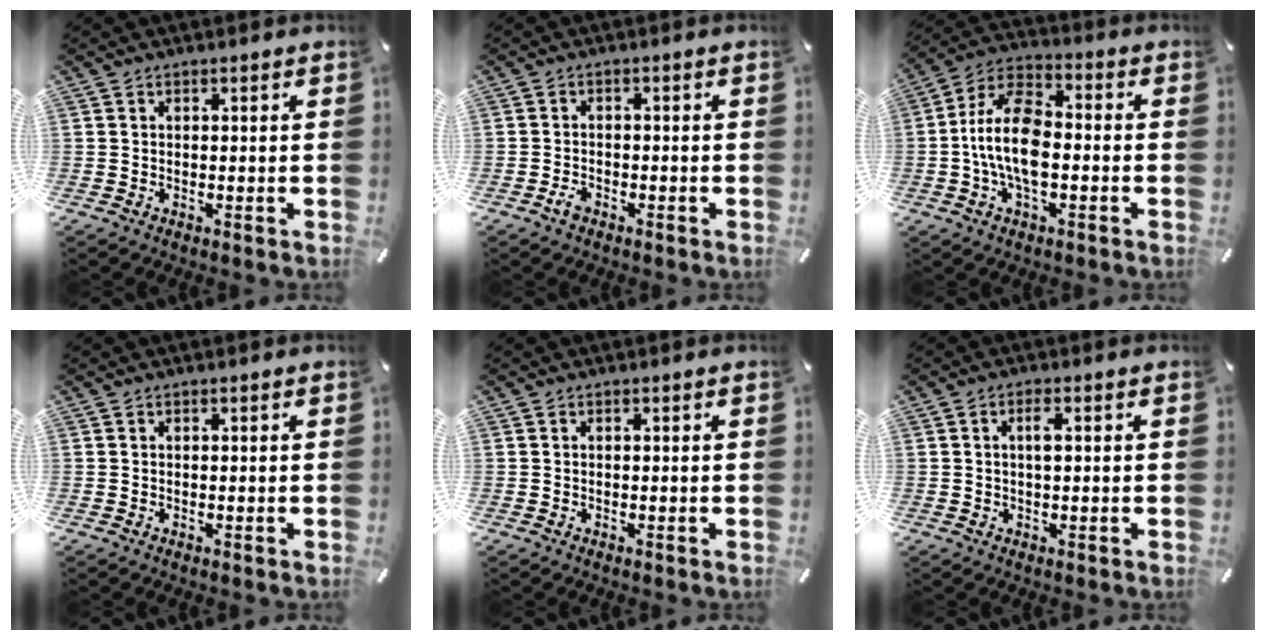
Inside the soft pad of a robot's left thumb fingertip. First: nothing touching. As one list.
[{"total": 2.1, "force": [-1.4, 1.2, 1.0], "torque": [-0.020, 0.006, -0.028]}, {"total": 12.7, "force": [-2.3, 6.9, 10.4], "torque": [-0.217, 0.011, -0.040]}, {"total": 0.0}, {"total": 0.0}, {"total": 2.6, "force": [0.5, 0.9, 2.4], "torque": [-0.050, 0.005, 0.006]}]